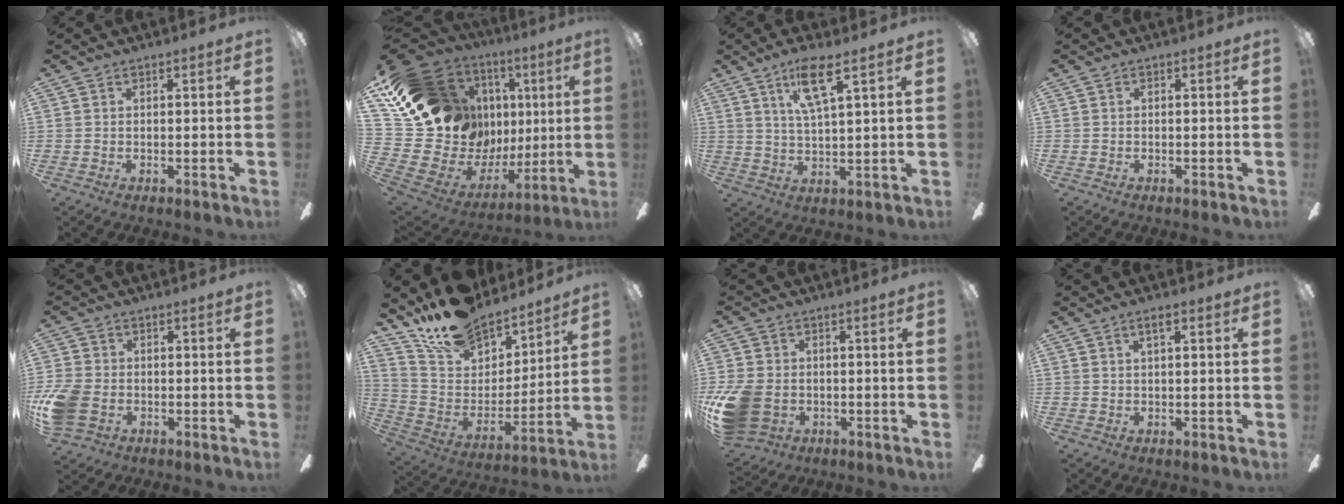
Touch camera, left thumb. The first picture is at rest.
{"total": 20.1, "force": [7.4, 14.8, 11.4], "torque": [-0.247, -0.072, 0.173]}
{"total": 9.4, "force": [5.6, 2.0, 7.2], "torque": [-0.137, -0.005, 0.093]}
{"total": 0.0}
{"total": 8.8, "force": [-2.2, 6.6, 5.4], "torque": [-0.124, 0.014, -0.036]}
{"total": 17.6, "force": [15.4, 7.3, 4.5], "torque": [-0.103, -0.121, 0.282]}
{"total": 12.2, "force": [-2.8, 9.2, 7.4], "torque": [-0.167, 0.017, -0.049]}
{"total": 2.7, "force": [1.3, 0.8, 2.2], "torque": [-0.039, 0.001, 0.019]}